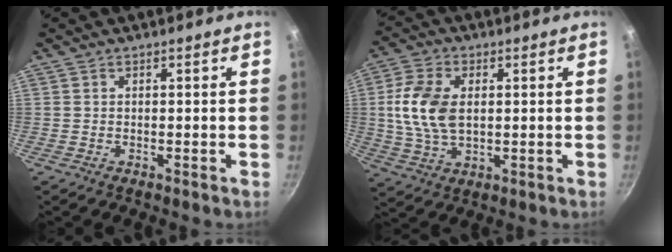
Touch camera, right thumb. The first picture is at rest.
{"total": 11.3, "force": [1.2, 7.0, 8.7], "torque": [-0.165, 0.001, 0.022]}